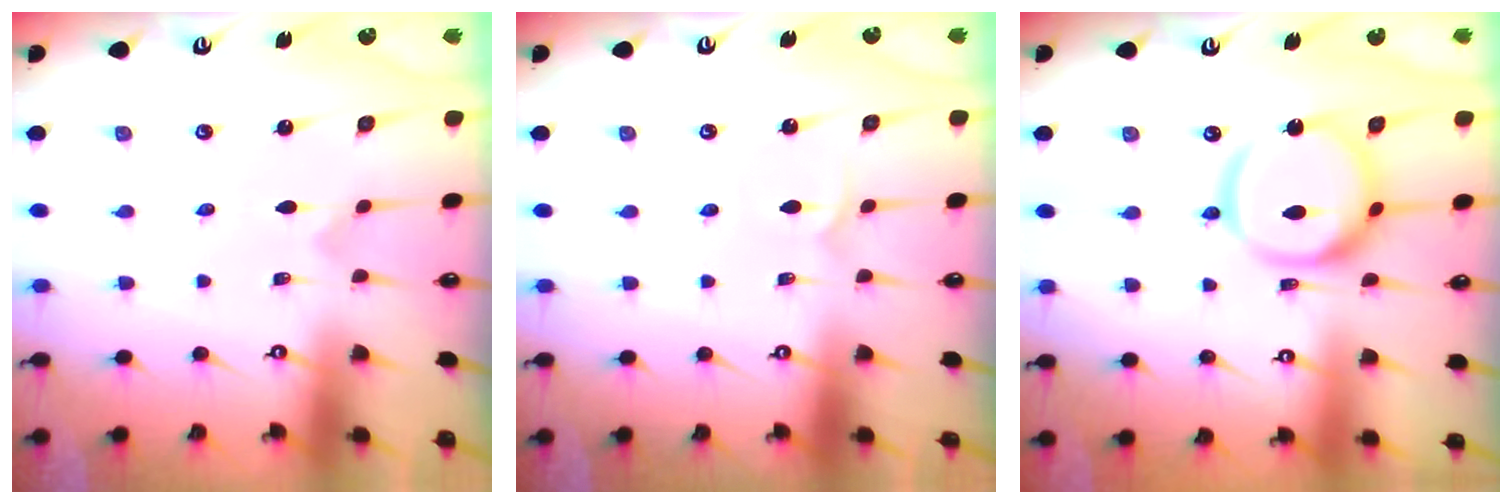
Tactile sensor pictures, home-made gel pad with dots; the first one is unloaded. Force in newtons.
{"total": 2.6, "press": 2.6, "slide": 0.2}
{"total": 16.6, "press": 16.5, "slide": 1.6}